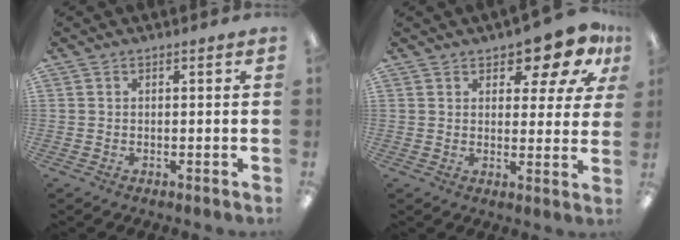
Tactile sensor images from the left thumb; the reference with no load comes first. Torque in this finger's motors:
{"motor_torque": [0.29, 0.42, 0.29, 0.09, 0.04]}